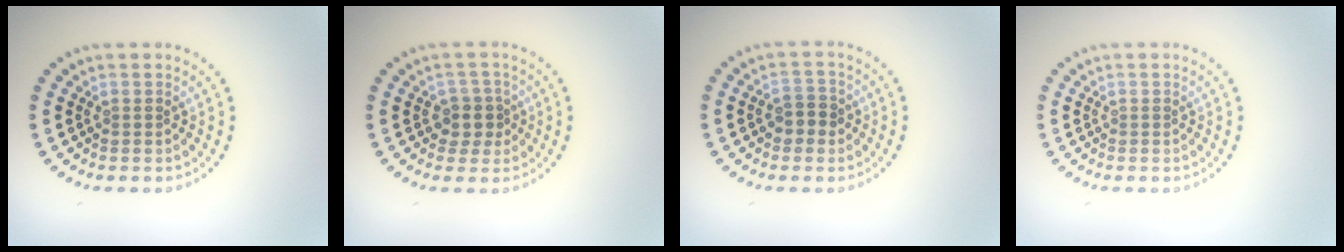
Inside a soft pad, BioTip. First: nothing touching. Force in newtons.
{"total": 2.1, "press": 1.8, "slide": 1.1}
{"total": 2.1, "press": 2.1, "slide": 0.5}
{"total": 0.0}